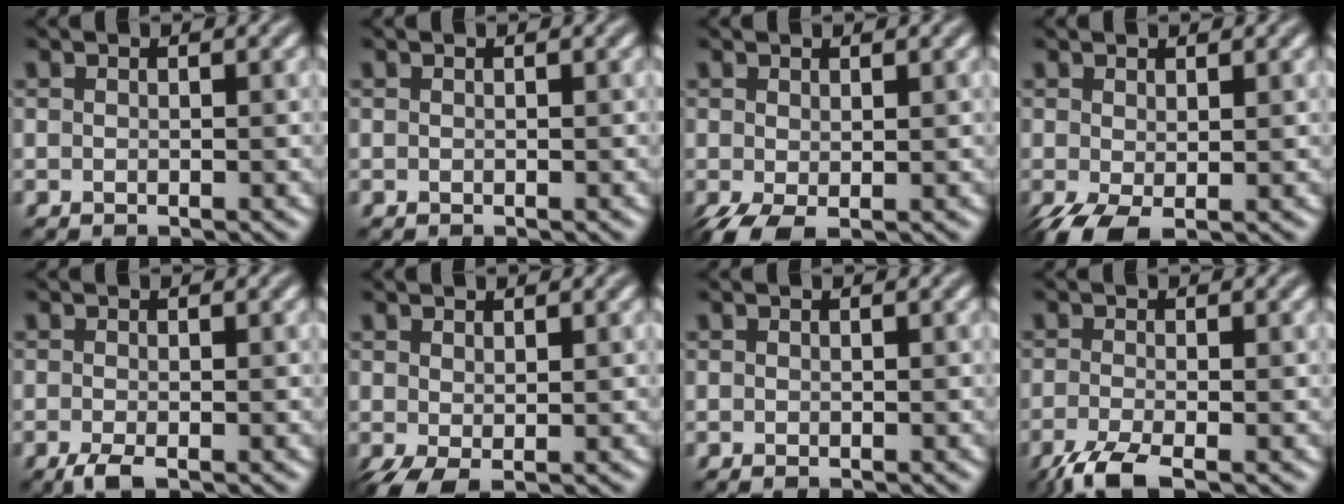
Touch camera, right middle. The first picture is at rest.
{"total": 0.0}
{"total": 2.2, "force": [-0.7, 0.9, 1.9], "torque": [-0.049, -0.007, -0.014]}
{"total": 2.9, "force": [-0.9, 1.3, 2.5], "torque": [-0.062, -0.010, -0.017]}
{"total": 1.7, "force": [-1.0, 0.4, 1.3], "torque": [-0.030, -0.005, -0.022]}
{"total": 2.0, "force": [-0.1, 0.9, 1.8], "torque": [-0.047, -0.003, -0.001]}
{"total": 0.0}
{"total": 3.5, "force": [-2.3, 0.8, 2.6], "torque": [-0.051, -0.010, -0.056]}